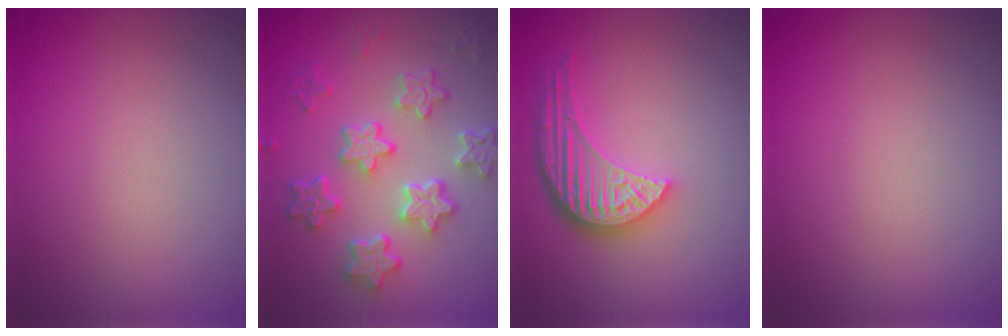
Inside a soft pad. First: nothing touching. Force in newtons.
{"total": 5.7, "press": 4.6, "slide": 3.4}
{"total": 5.2, "press": 3.9, "slide": 3.4}
{"total": 0.0}